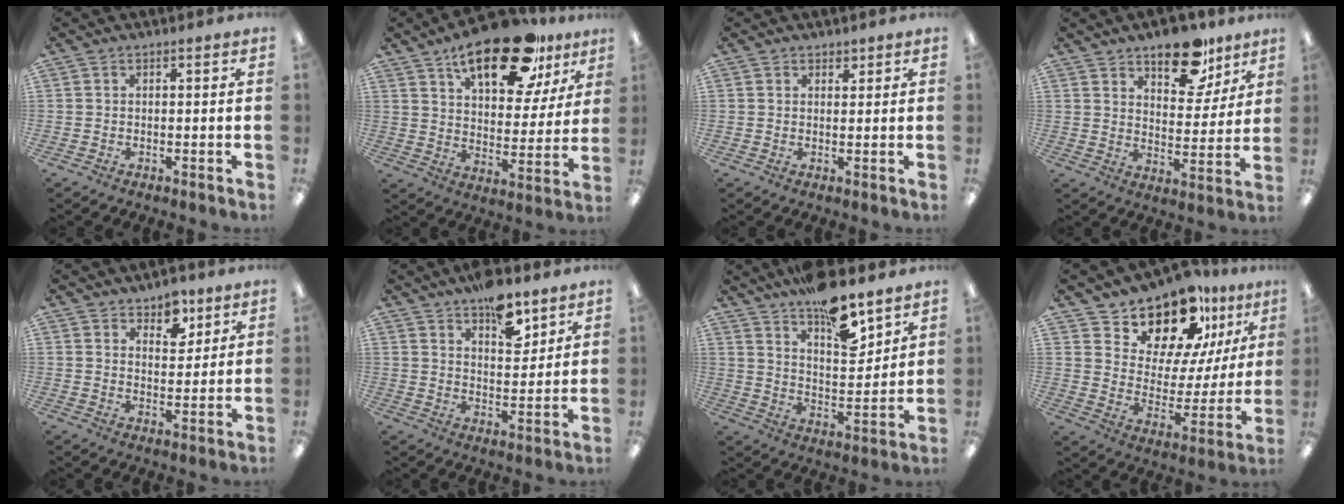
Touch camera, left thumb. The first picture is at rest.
{"total": 21.5, "force": [14.2, 8.9, 13.5], "torque": [-0.198, -0.073, 0.231]}
{"total": 1.7, "force": [1.4, 1.0, 0.3], "torque": [0.002, -0.004, 0.025]}
{"total": 14.9, "force": [10.6, 7.2, 7.7], "torque": [-0.094, -0.060, 0.184]}
{"total": 6.4, "force": [5.1, 3.5, 2.0], "torque": [-0.009, -0.034, 0.085]}
{"total": 9.6, "force": [7.1, 4.1, 5.1], "torque": [-0.064, -0.038, 0.119]}
{"total": 14.2, "force": [11.2, 4.3, 7.5], "torque": [-0.124, -0.071, 0.195]}
{"total": 17.0, "force": [14.3, 7.1, 5.7], "torque": [-0.105, -0.113, 0.256]}